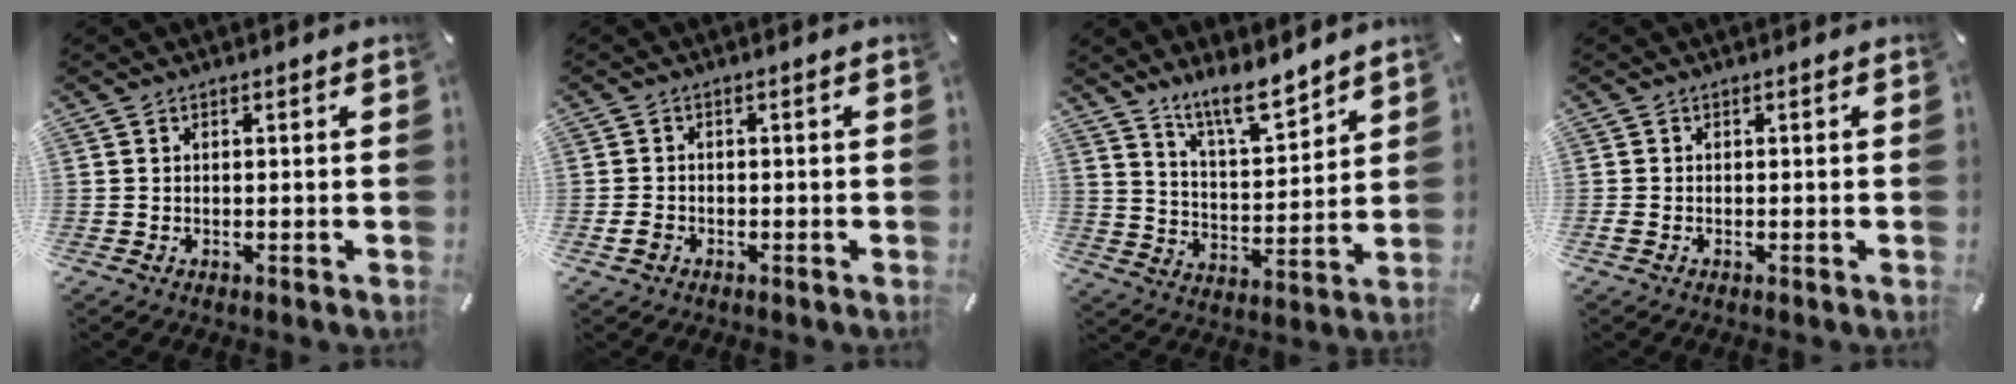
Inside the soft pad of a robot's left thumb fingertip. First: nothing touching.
{"total": 2.2, "force": [-0.8, 1.6, 1.2], "torque": [-0.021, 0.002, -0.014]}
{"total": 11.2, "force": [9.9, 3.5, 3.9], "torque": [-0.070, -0.070, 0.182]}
{"total": 0.9, "force": [-0.4, 0.5, 0.5], "torque": [-0.009, 0.000, -0.008]}